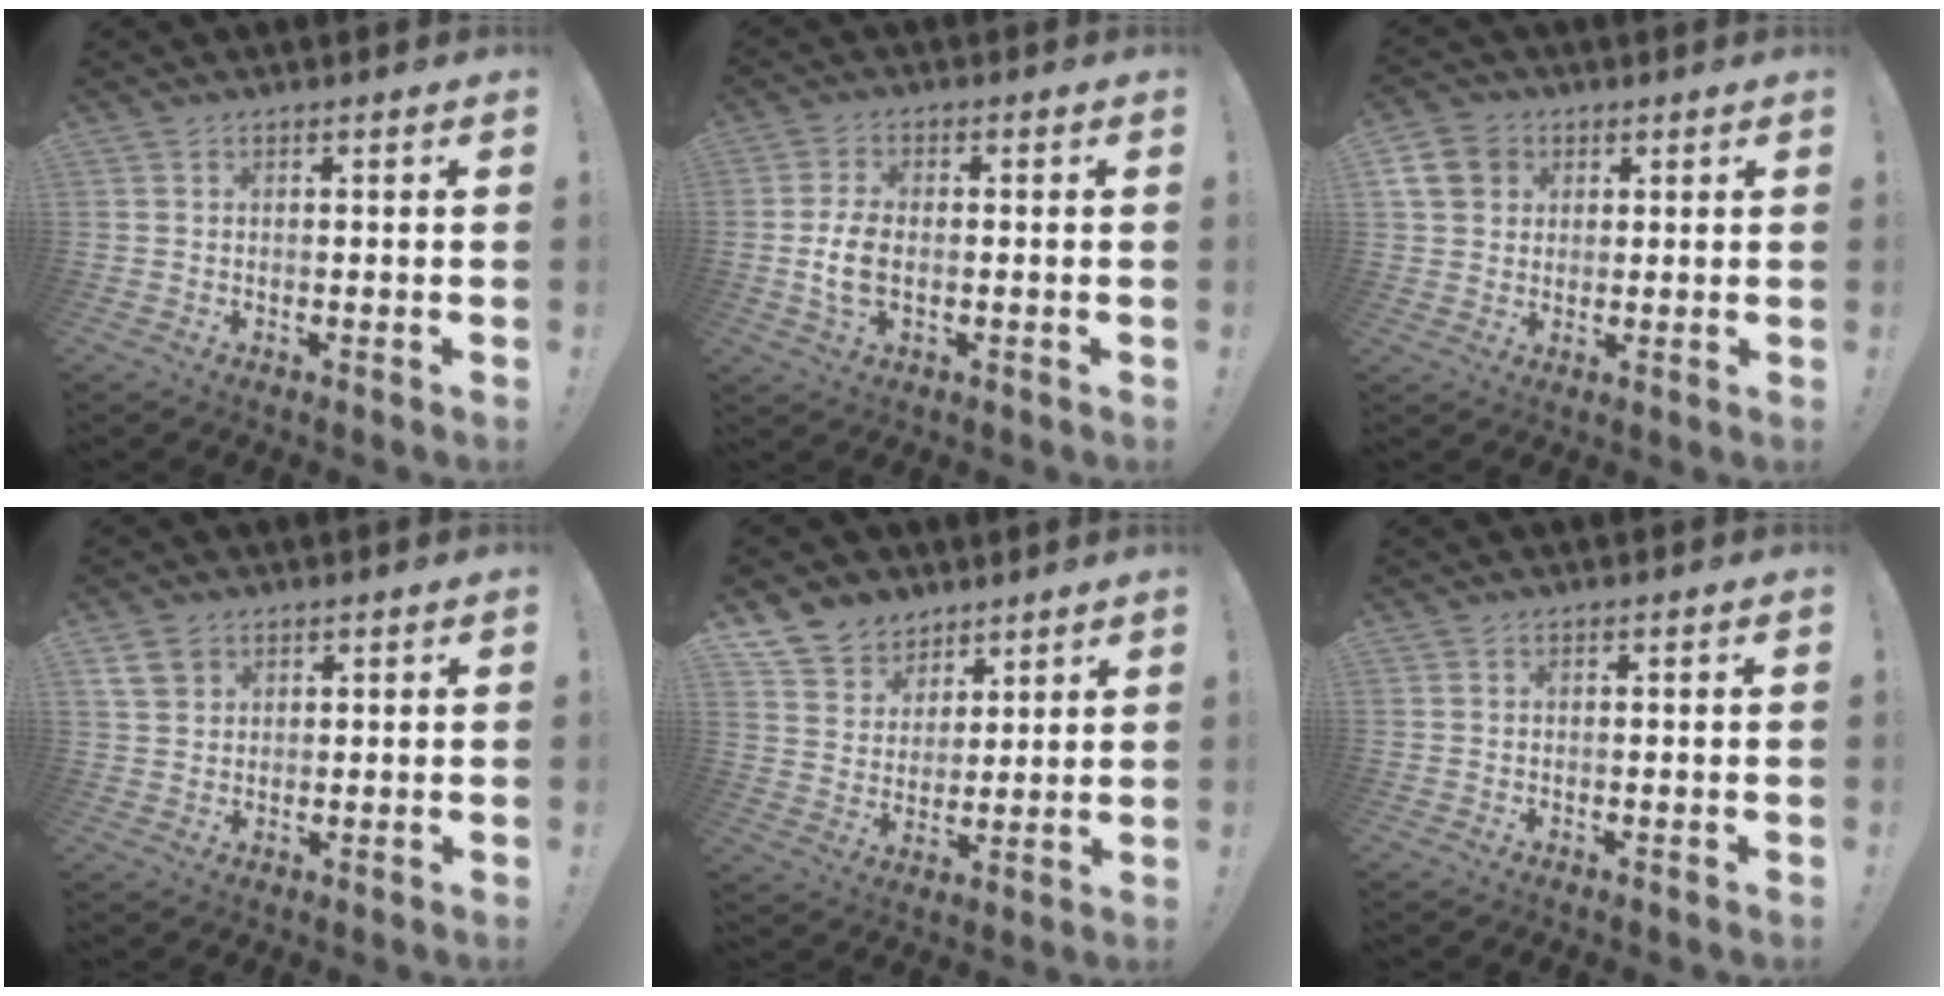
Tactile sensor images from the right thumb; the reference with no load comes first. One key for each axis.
{"total": 6.9, "fx": -1.2, "fy": 3.8, "fz": 5.6, "tx": -0.104, "ty": -0.006, "tz": -0.020}
{"total": 8.6, "fx": 3.0, "fy": 7.3, "fz": 3.4, "tx": -0.063, "ty": -0.006, "tz": 0.063}
{"total": 5.4, "fx": 3.1, "fy": 3.9, "fz": 2.1, "tx": -0.042, "ty": -0.004, "tz": 0.063}
{"total": 10.3, "fx": 7.4, "fy": 6.9, "fz": 1.6, "tx": -0.038, "ty": -0.058, "tz": 0.148}
{"total": 0.0}